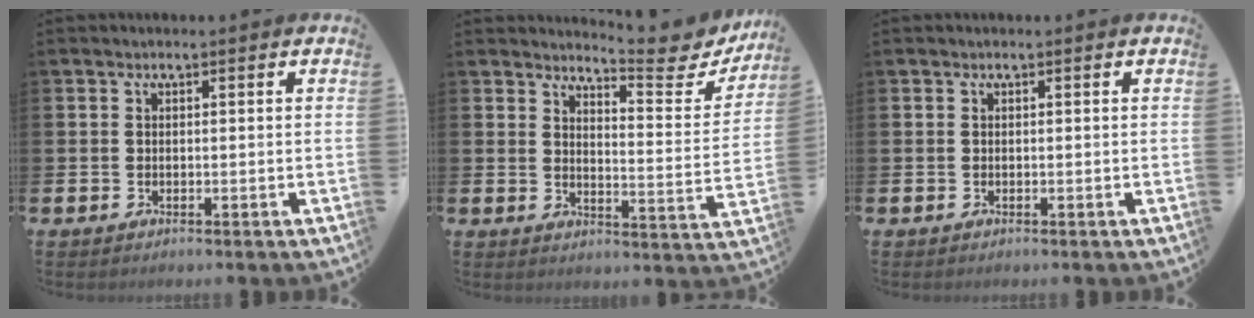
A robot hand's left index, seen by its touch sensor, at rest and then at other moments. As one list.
[{"total": 6.1, "force": [5.7, 0.6, 2.1], "torque": [-0.031, -0.051, 0.089]}, {"total": 0.0}]